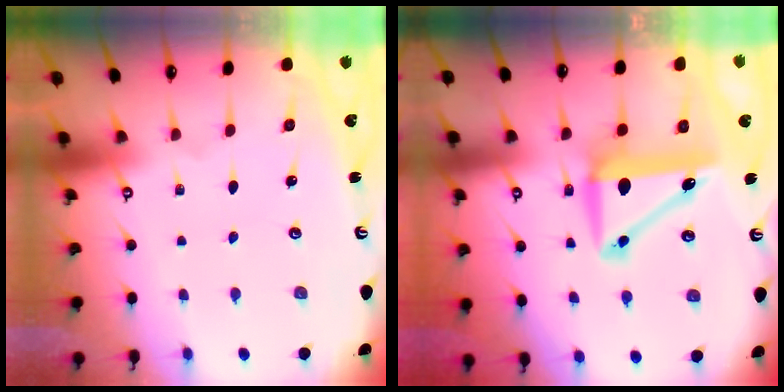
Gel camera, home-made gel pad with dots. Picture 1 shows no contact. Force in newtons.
{"total": 10.3, "press": 10.1, "slide": 2.2}